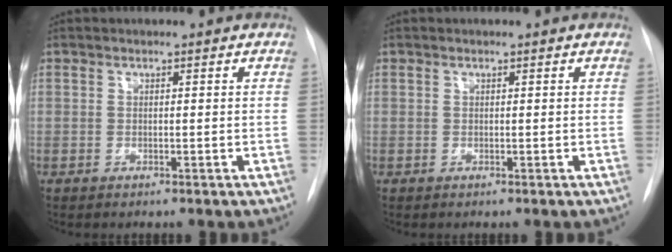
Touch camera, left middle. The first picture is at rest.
{"total": 0.0}